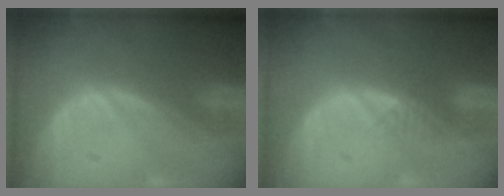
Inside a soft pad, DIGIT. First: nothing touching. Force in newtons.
{"total": 1.6, "press": 1.4, "slide": 0.9}